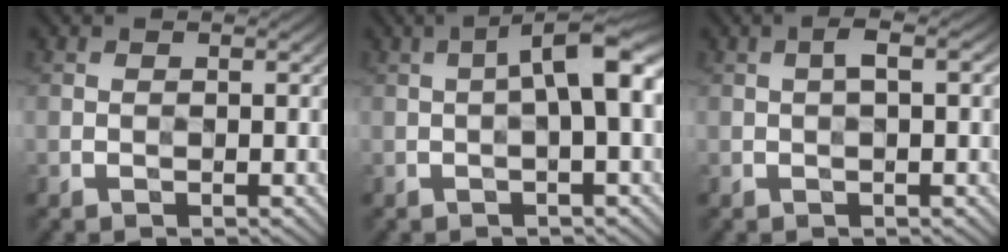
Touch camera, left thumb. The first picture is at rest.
{"total": 6.4, "force": [0.6, 1.4, 6.2], "torque": [-0.099, 0.019, 0.003]}
{"total": 1.7, "force": [0.2, 0.4, 1.6], "torque": [-0.032, 0.007, 0.002]}